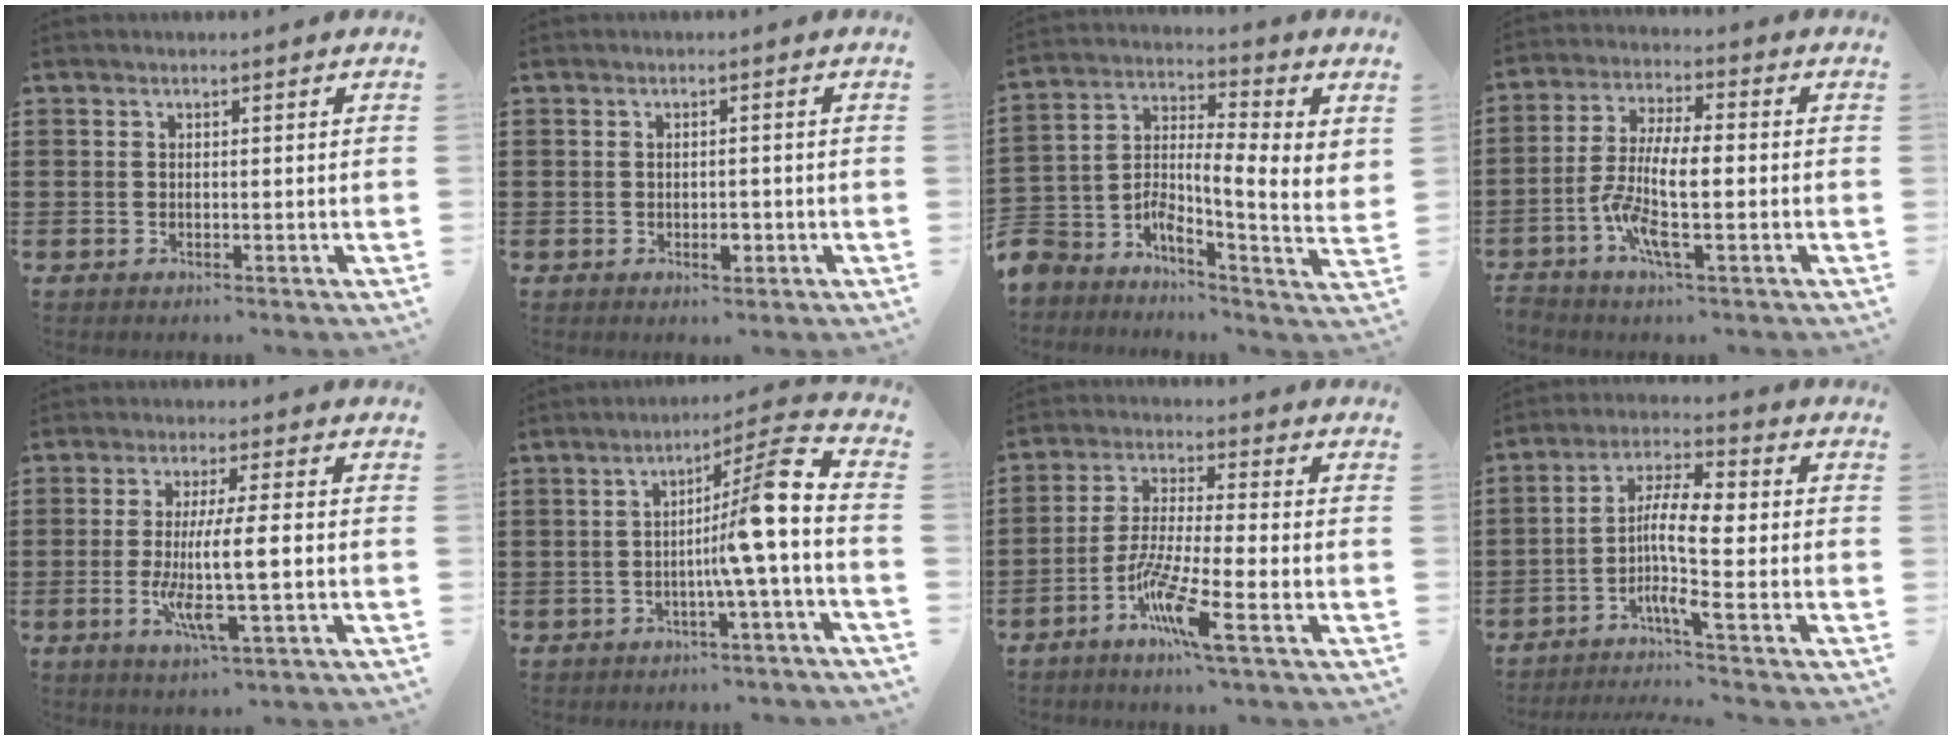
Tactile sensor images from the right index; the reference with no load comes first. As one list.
[{"total": 2.2, "force": [-0.6, 1.1, 1.8], "torque": [-0.034, 0.000, -0.011]}, {"total": 4.3, "force": [-1.3, 1.0, 4.0], "torque": [-0.101, -0.047, -0.034]}, {"total": 8.6, "force": [-2.5, 2.2, 7.9], "torque": [-0.172, -0.010, -0.053]}, {"total": 8.9, "force": [-1.3, 1.1, 8.7], "torque": [-0.161, -0.011, -0.024]}, {"total": 9.1, "force": [-2.2, -0.5, 8.8], "torque": [-0.141, -0.024, -0.052]}, {"total": 9.9, "force": [-5.0, 1.0, 8.5], "torque": [-0.178, -0.012, -0.096]}, {"total": 9.3, "force": [-1.3, 2.2, 8.9], "torque": [-0.179, -0.002, -0.030]}]